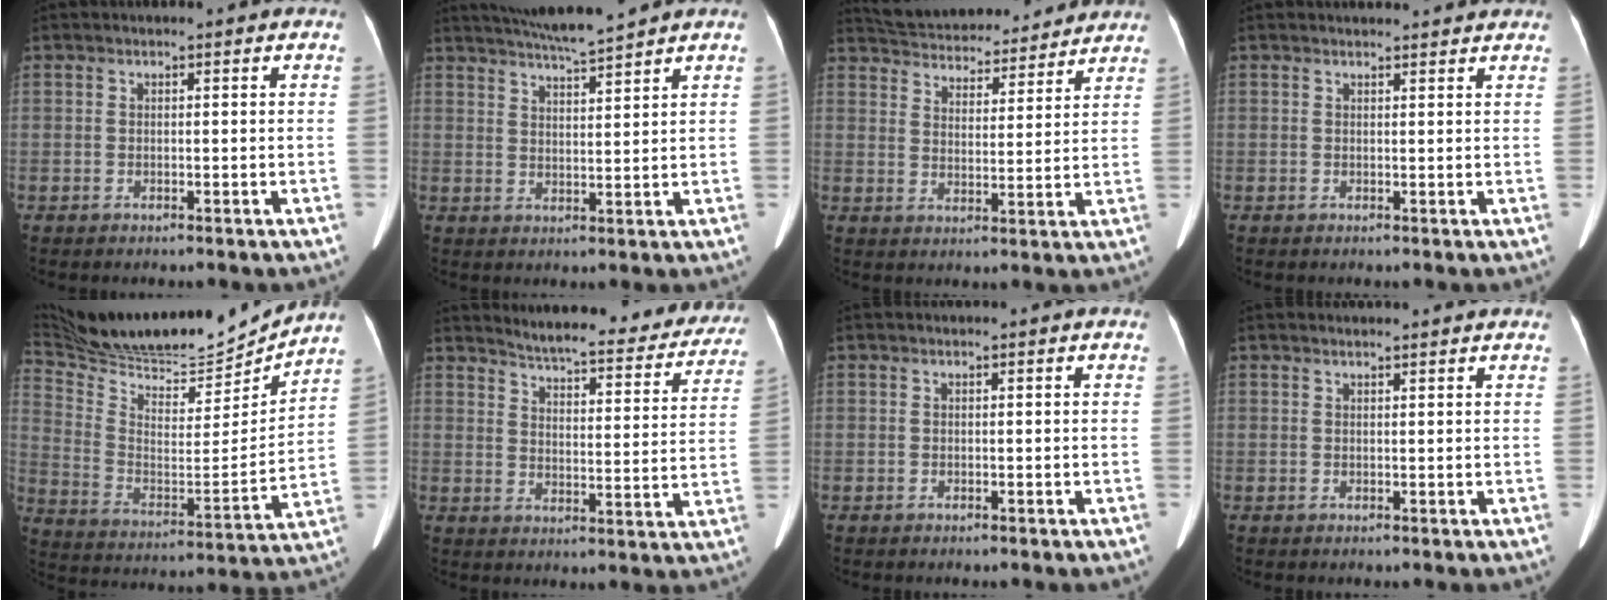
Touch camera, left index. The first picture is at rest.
{"total": 7.8, "force": [7.1, -0.9, 3.0], "torque": [-0.056, 0.005, 0.120]}
{"total": 18.8, "force": [17.5, 4.7, 5.0], "torque": [-0.091, 0.029, 0.249]}
{"total": 4.9, "force": [4.7, 1.1, 0.8], "torque": [-0.005, 0.022, 0.049]}
{"total": 25.4, "force": [23.7, 4.0, 8.2], "torque": [-0.168, -0.032, 0.374]}
{"total": 22.0, "force": [20.4, 4.0, 7.4], "torque": [-0.089, -0.053, 0.243]}
{"total": 0.0}
{"total": 2.5, "force": [2.5, 0.2, 0.6], "torque": [-0.012, 0.013, 0.030]}